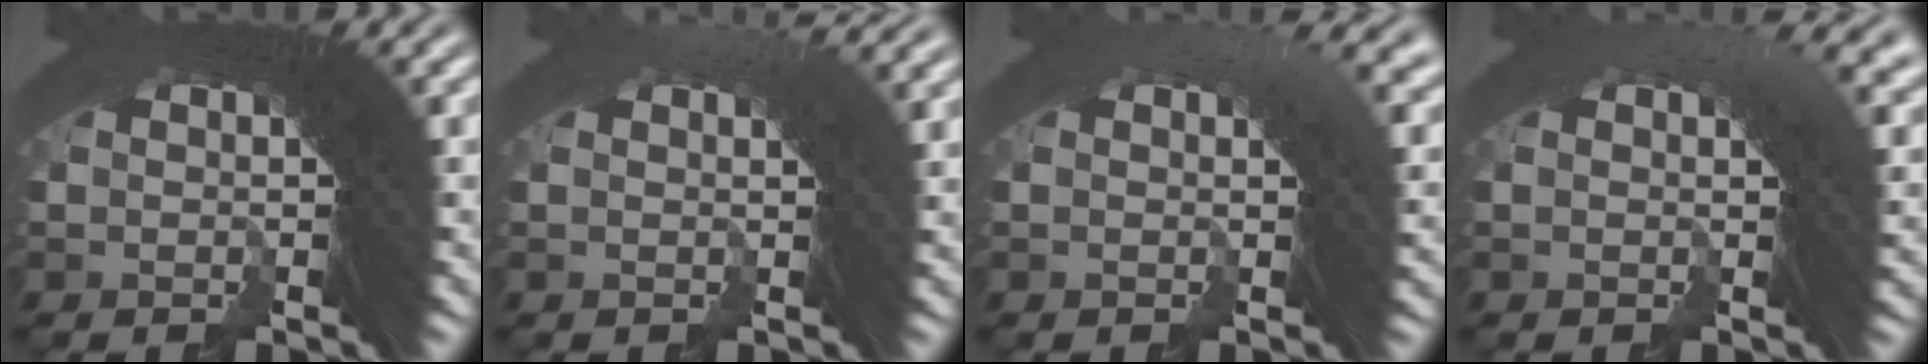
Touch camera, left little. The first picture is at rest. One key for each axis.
{"total": 3.1, "fx": 2.0, "fy": 0.1, "fz": 2.3, "tx": -0.013, "ty": 0.020, "tz": 0.018}
{"total": 4.1, "fx": 1.5, "fy": 1.8, "fz": 3.3, "tx": -0.006, "ty": 0.032, "tz": -0.005}
{"total": 4.7, "fx": 1.7, "fy": 2.0, "fz": 3.9, "tx": -0.011, "ty": 0.034, "tz": -0.001}